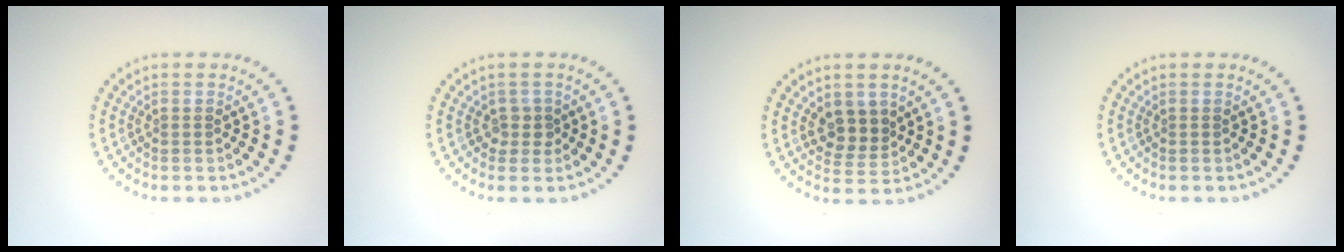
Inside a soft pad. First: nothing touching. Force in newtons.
{"total": 1.3, "press": 1.1, "slide": 0.7}
{"total": 2.8, "press": 2.5, "slide": 1.3}
{"total": 0.0}